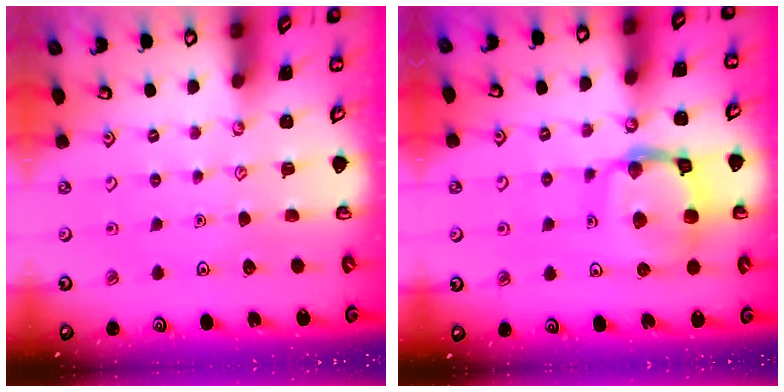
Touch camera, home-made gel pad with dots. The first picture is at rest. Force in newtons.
{"total": 14.6, "press": 14.5, "slide": 1.6}